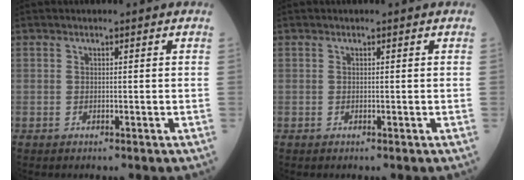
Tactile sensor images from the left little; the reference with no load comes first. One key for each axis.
{"total": 0.0}